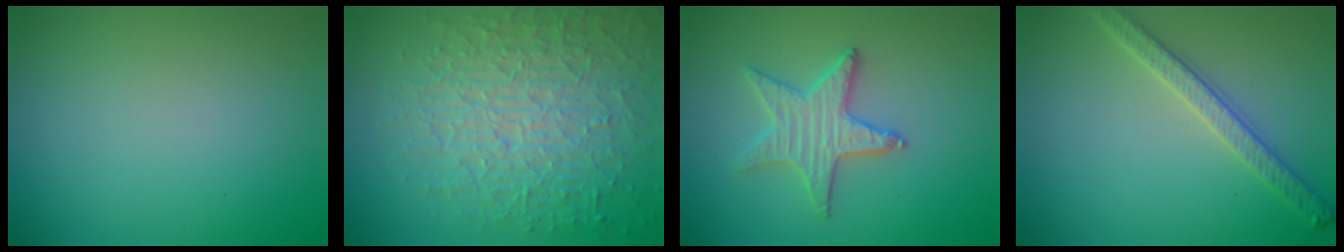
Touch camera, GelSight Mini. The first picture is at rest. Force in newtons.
{"total": 8.7, "press": 6.1, "slide": 6.2}
{"total": 3.3, "press": 3.3, "slide": 0.3}
{"total": 3.0, "press": 2.9, "slide": 0.7}